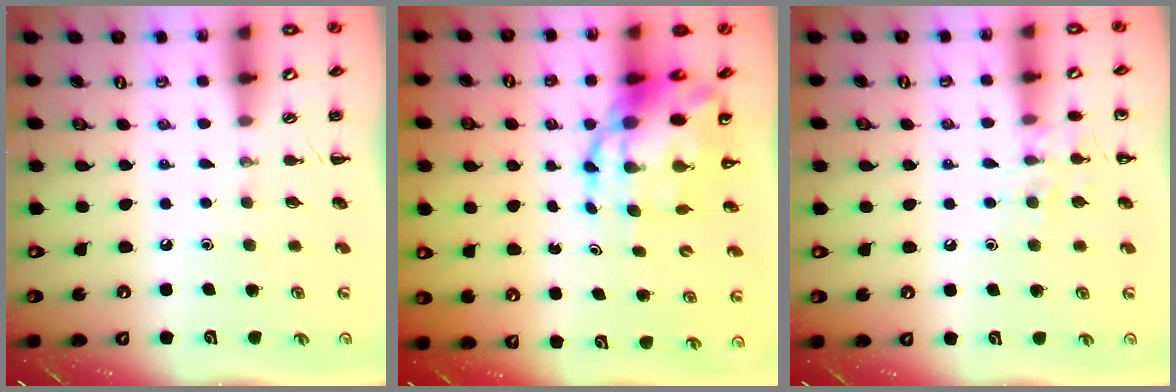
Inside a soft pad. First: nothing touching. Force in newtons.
{"total": 11.5, "press": 11.1, "slide": 2.9}
{"total": 8.3, "press": 8.1, "slide": 1.5}